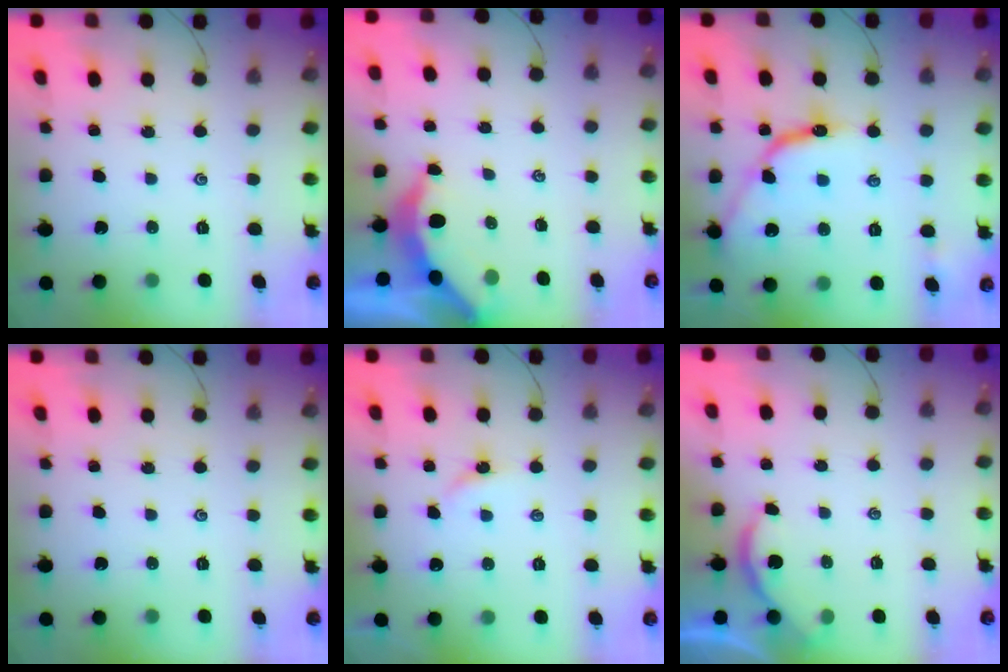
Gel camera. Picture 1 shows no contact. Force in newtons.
{"total": 3.5, "press": 3.5, "slide": 0.4}
{"total": 10.3, "press": 10.2, "slide": 0.8}
{"total": 0.0}
{"total": 4.3, "press": 4.2, "slide": 0.7}
{"total": 1.3, "press": 1.3, "slide": 0.2}